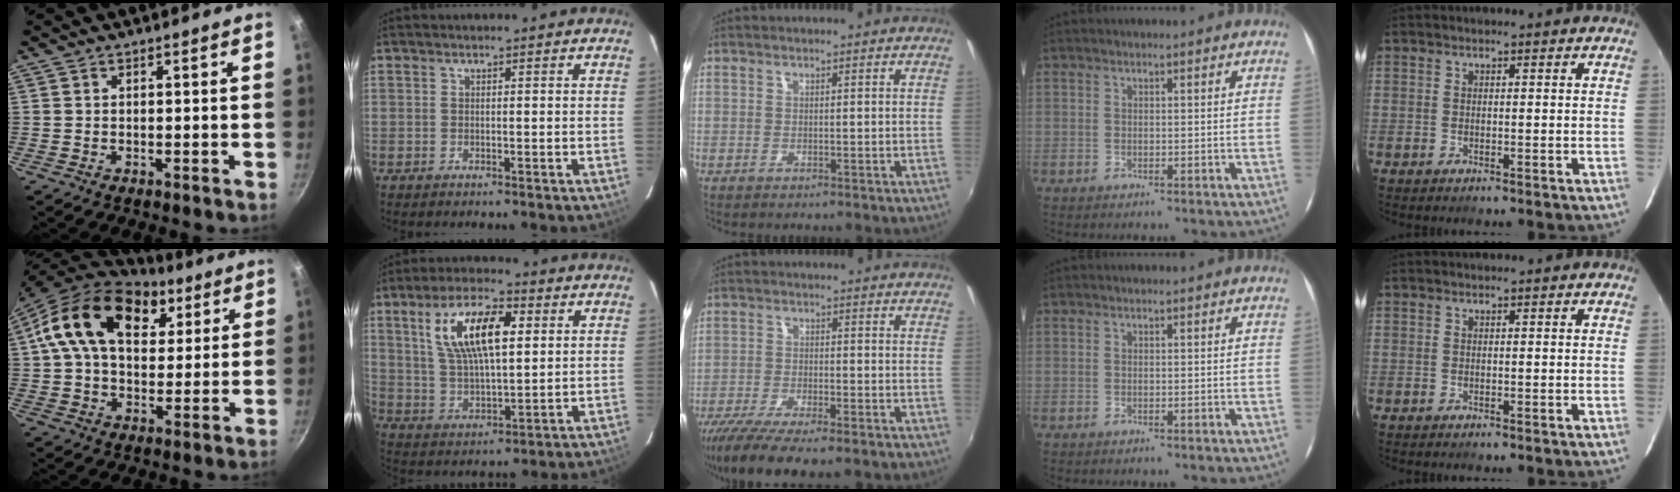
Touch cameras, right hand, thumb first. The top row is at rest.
{"thumb": {"total": 20.8, "force": [7.9, 13.5, 13.8], "torque": [-0.217, 0.000, 0.120]}, "index": {"total": 14.5, "force": [4.7, 5.7, 12.5], "torque": [-0.233, 0.015, 0.092]}, "middle": {"total": 11.1, "force": [-8.6, 2.1, 6.7], "torque": [-0.153, -0.042, -0.150]}}